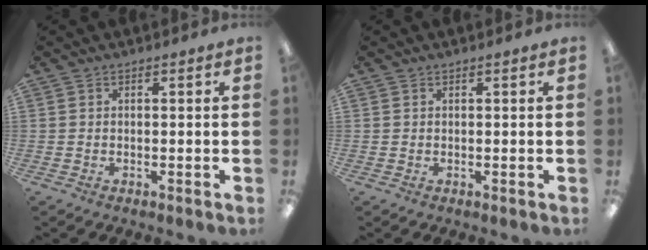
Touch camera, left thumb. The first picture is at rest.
{"total": 0.0}